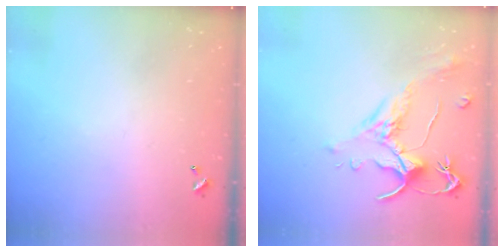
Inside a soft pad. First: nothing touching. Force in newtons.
{"total": 1.5, "press": 1.0, "slide": 1.1}